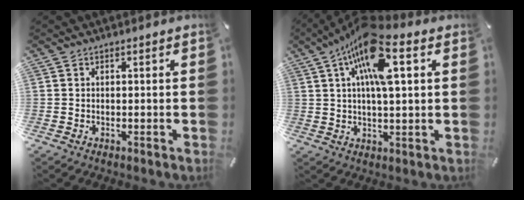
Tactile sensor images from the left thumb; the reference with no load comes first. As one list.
[{"total": 14.6, "force": [5.6, 5.2, 12.5], "torque": [-0.221, -0.002, 0.094]}]